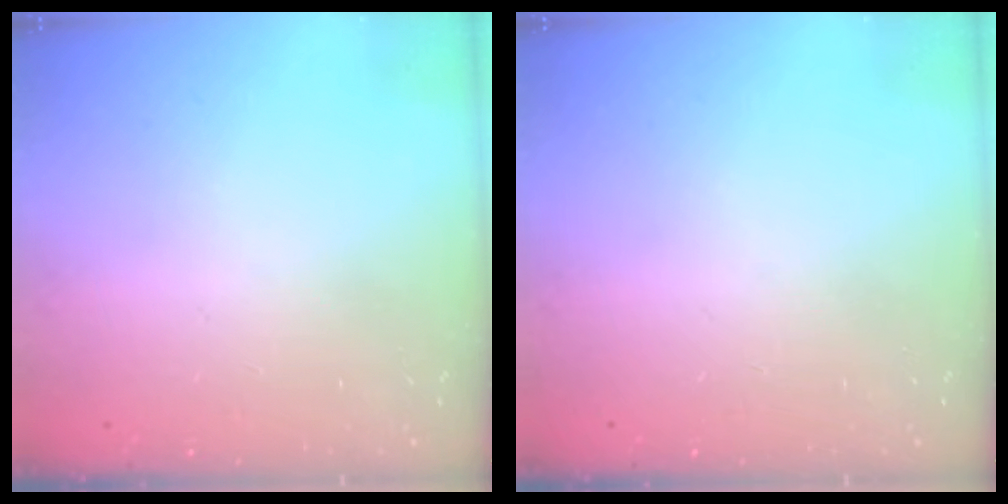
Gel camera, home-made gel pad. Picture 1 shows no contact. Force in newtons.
{"total": 0.0}